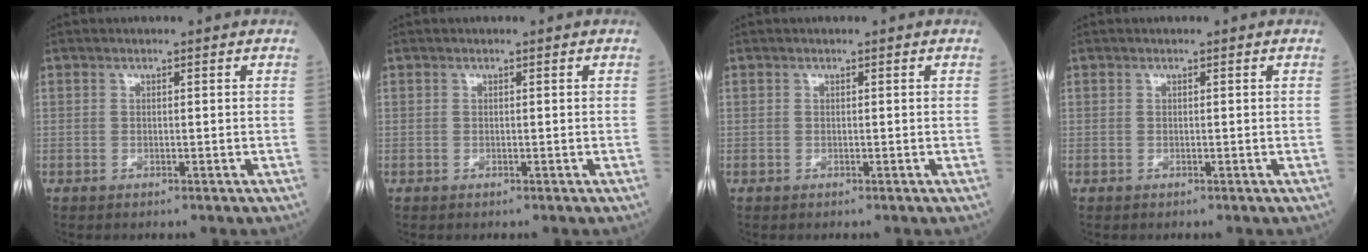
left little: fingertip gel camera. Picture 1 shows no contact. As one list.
[{"total": 0.0}, {"total": 0.0}, {"total": 0.0}]